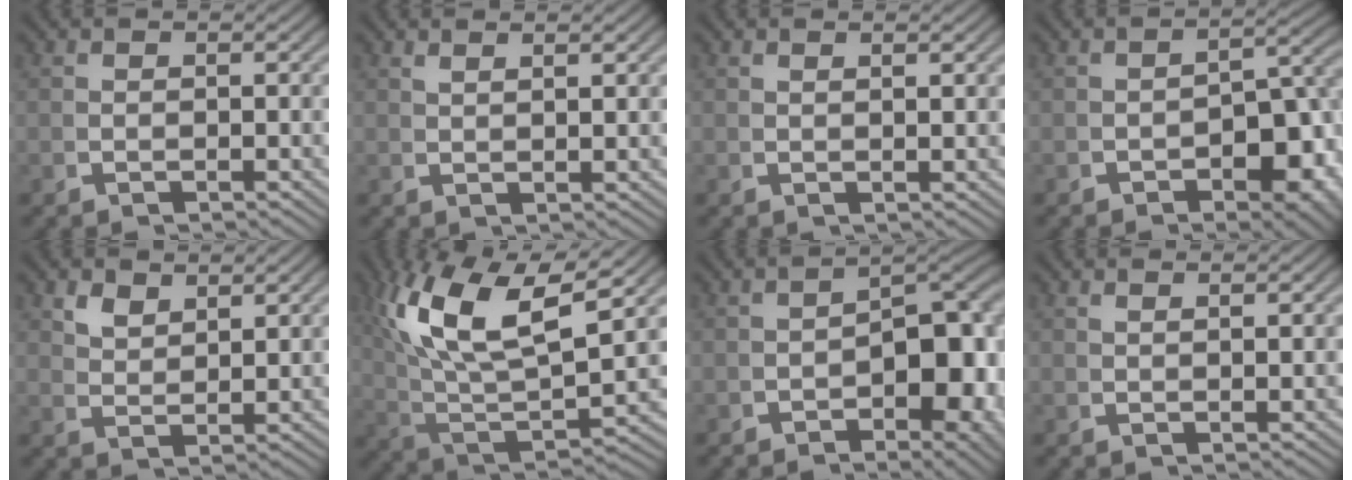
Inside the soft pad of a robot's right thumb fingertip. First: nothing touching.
{"total": 1.6, "force": [1.5, -0.4, 0.6], "torque": [-0.010, 0.005, 0.032]}
{"total": 0.9, "force": [0.7, -0.2, 0.5], "torque": [-0.007, 0.002, 0.016]}
{"total": 5.7, "force": [-1.9, 2.8, 4.5], "torque": [-0.048, -0.011, -0.018]}
{"total": 2.7, "force": [2.5, 0.3, 1.0], "torque": [-0.017, 0.001, 0.058]}
{"total": 13.4, "force": [2.5, 7.9, 10.5], "torque": [-0.226, -0.038, 0.064]}
{"total": 7.8, "force": [-1.3, 4.0, 6.6], "torque": [-0.080, -0.018, -0.010]}
{"total": 1.2, "force": [1.1, -0.3, 0.5], "torque": [-0.008, 0.003, 0.024]}